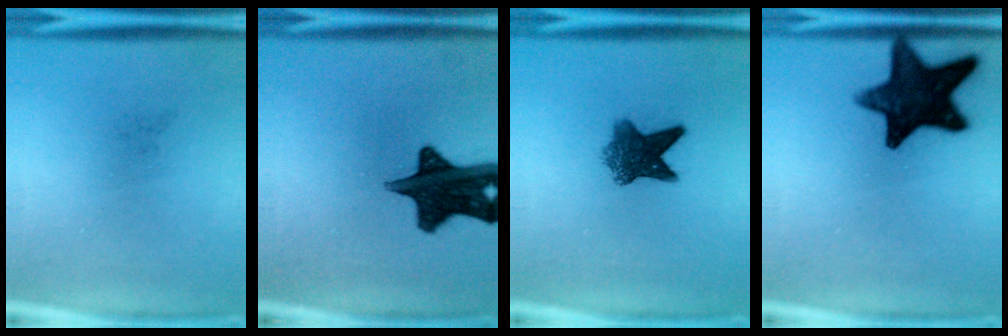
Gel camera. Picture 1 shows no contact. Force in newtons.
{"total": 15.3}
{"total": 6.8}
{"total": 14.9}